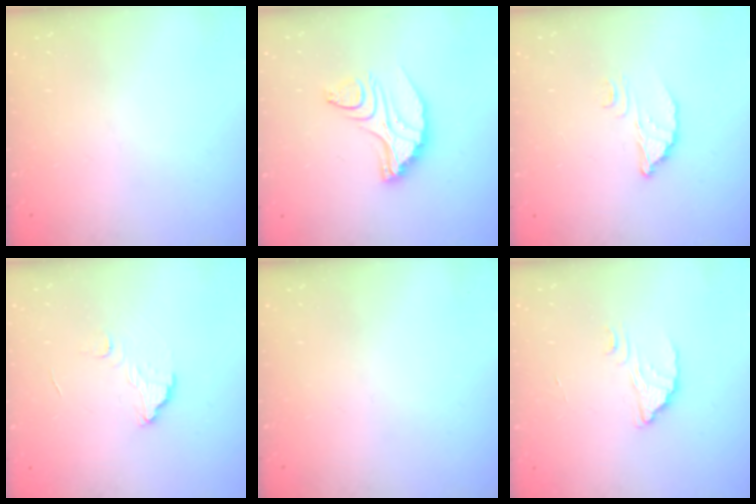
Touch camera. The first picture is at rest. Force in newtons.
{"total": 10.4, "press": 10.3, "slide": 0.8}
{"total": 3.6, "press": 3.6, "slide": 0.2}
{"total": 6.6, "press": 6.6, "slide": 0.5}
{"total": 0.0}
{"total": 2.6, "press": 2.6, "slide": 0.1}